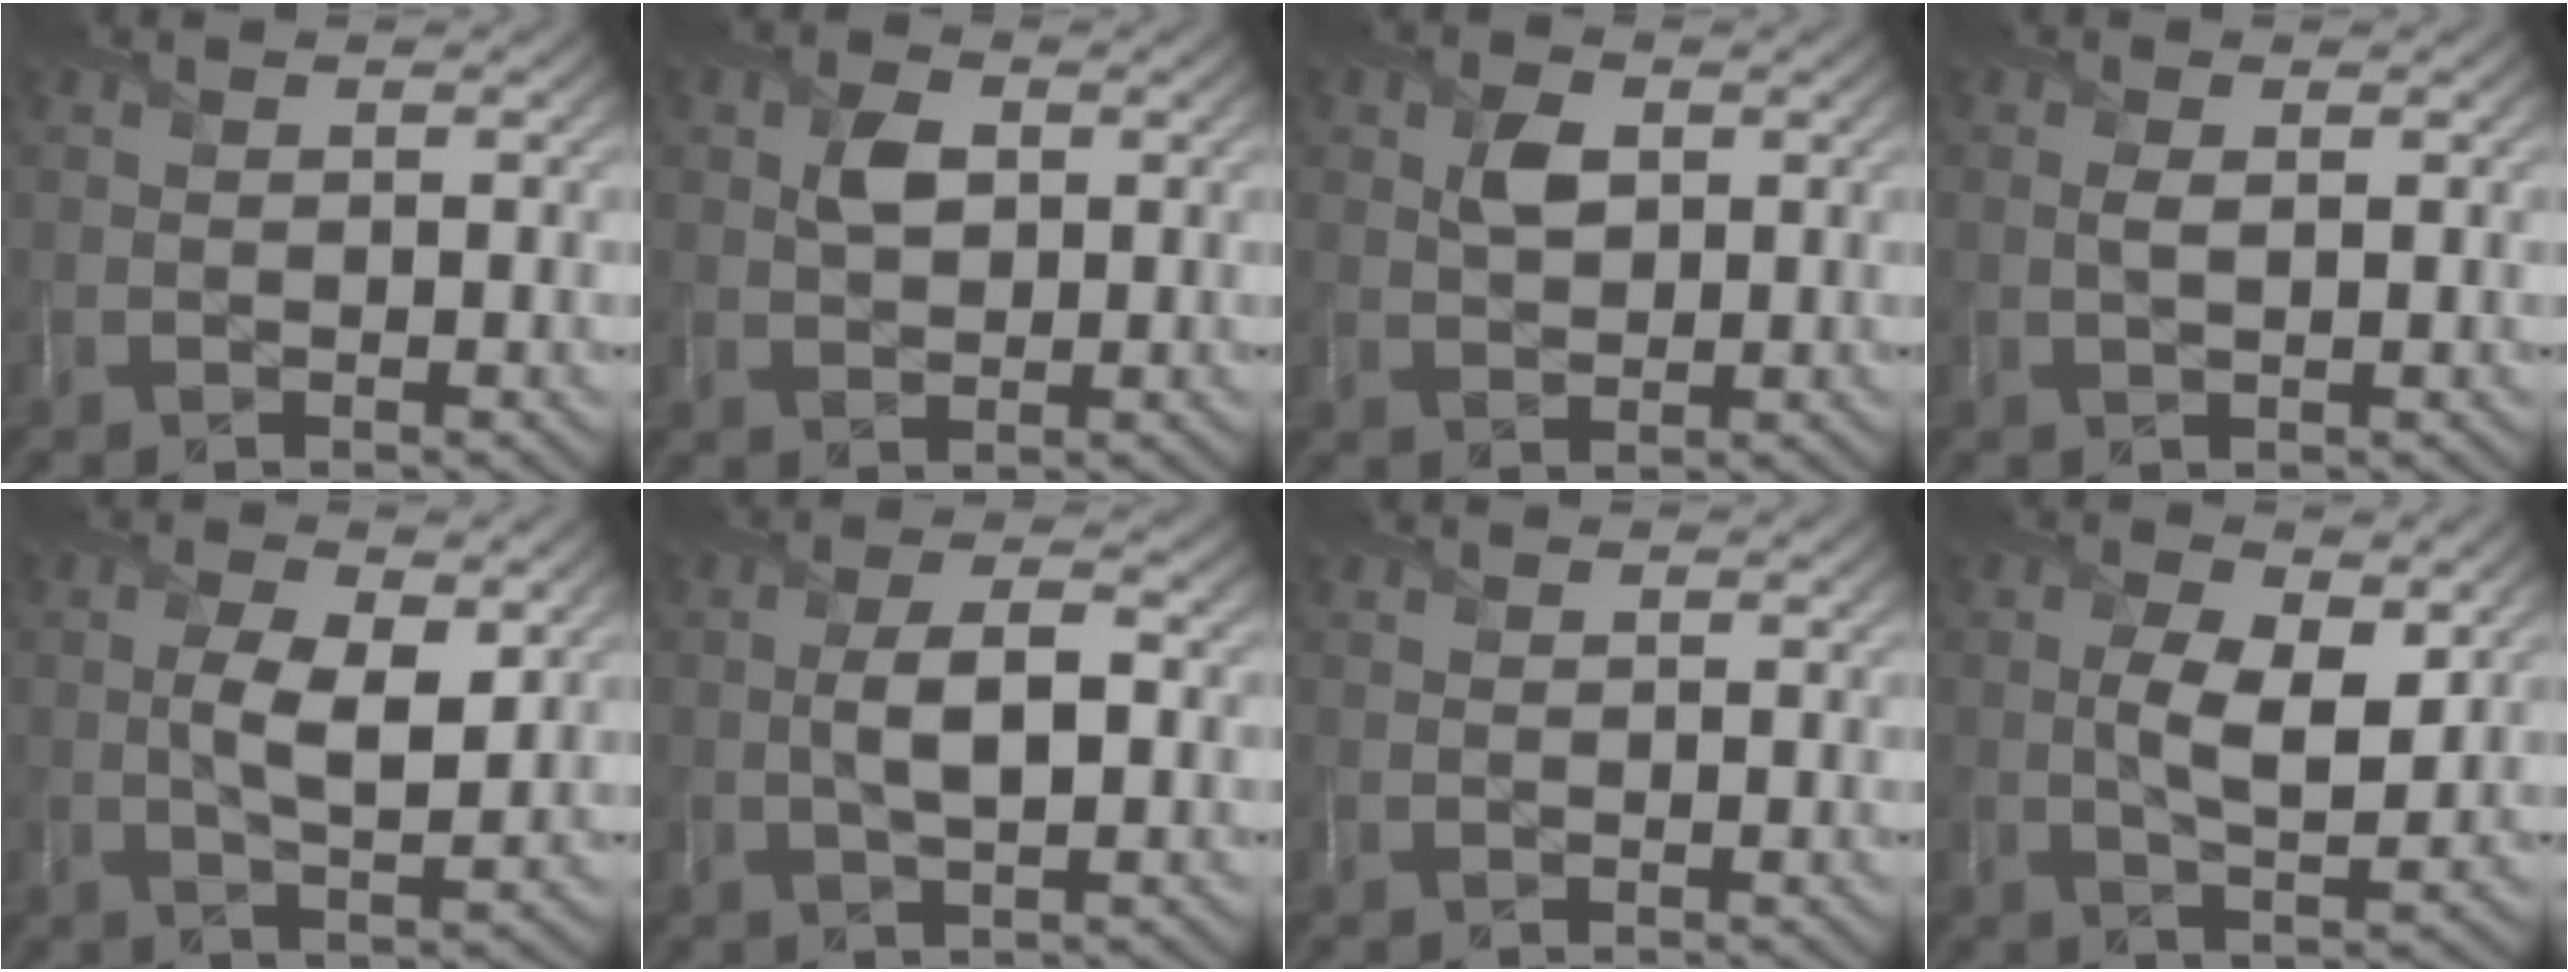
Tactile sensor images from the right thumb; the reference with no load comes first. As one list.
[{"total": 3.4, "force": [0.8, 2.4, 2.3], "torque": [-0.050, 0.002, 0.011]}, {"total": 3.5, "force": [0.9, 2.4, 2.4], "torque": [-0.051, 0.002, 0.014]}, {"total": 1.4, "force": [0.3, 0.5, 1.3], "torque": [-0.027, -0.001, 0.002]}, {"total": 5.8, "force": [0.7, 2.5, 5.1], "torque": [-0.102, -0.006, 0.014]}, {"total": 5.2, "force": [-0.3, 2.1, 4.8], "torque": [-0.095, 0.004, -0.011]}, {"total": 0.0}, {"total": 6.5, "force": [1.0, 2.9, 5.7], "torque": [-0.112, -0.008, 0.018]}]